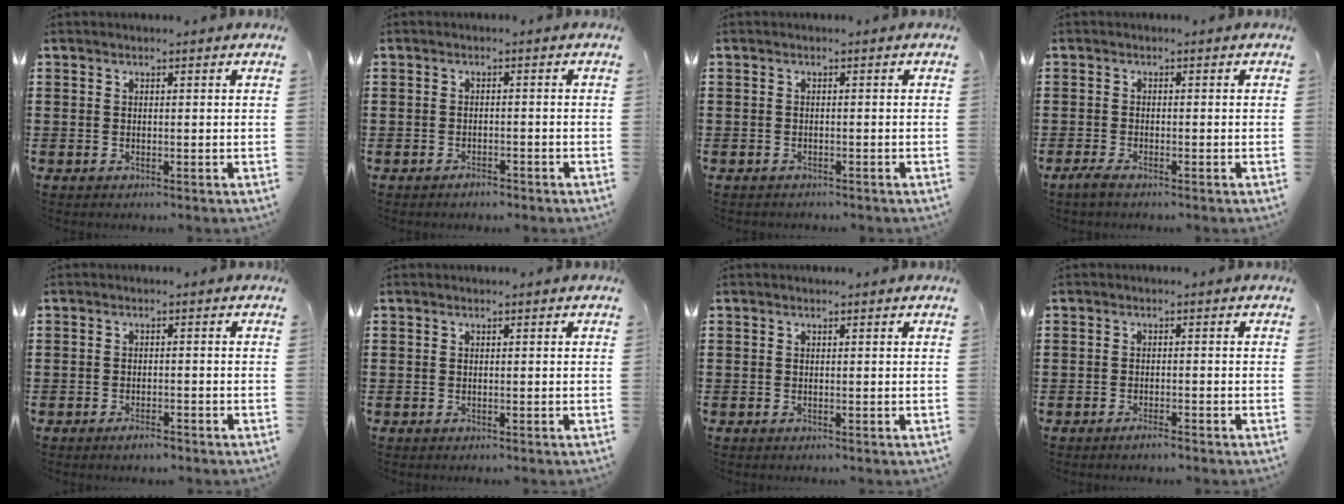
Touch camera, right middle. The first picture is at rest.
{"total": 1.3, "force": [-1.2, 0.4, 0.3], "torque": [-0.010, -0.002, -0.025]}
{"total": 0.8, "force": [-0.7, 0.2, 0.0], "torque": [-0.002, 0.000, -0.016]}
{"total": 1.4, "force": [-1.1, 0.2, 0.9], "torque": [-0.025, -0.002, -0.023]}
{"total": 1.7, "force": [-1.4, 0.4, 0.9], "torque": [-0.019, -0.004, -0.025]}
{"total": 0.0}
{"total": 0.0}
{"total": 1.5, "force": [-1.2, 0.1, 0.8], "torque": [-0.017, -0.006, -0.021]}